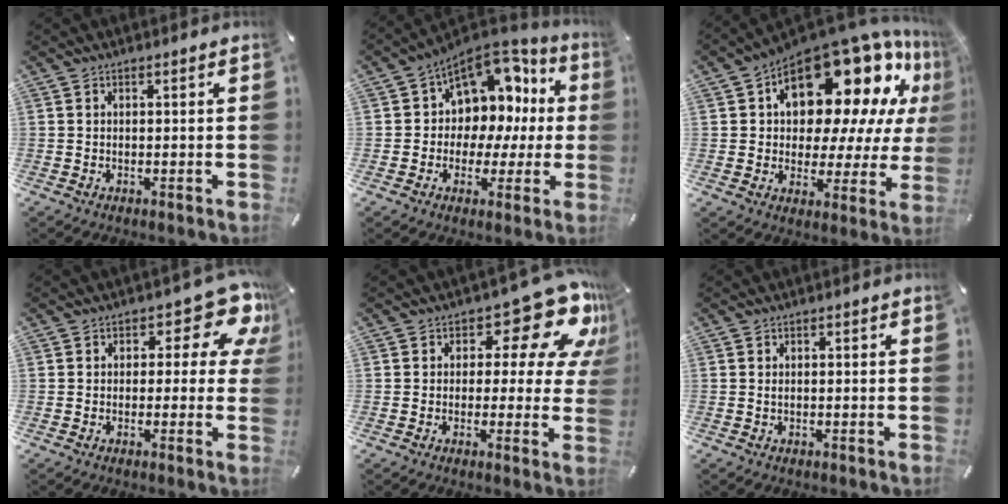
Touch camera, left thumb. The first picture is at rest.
{"total": 11.7, "force": [5.4, 9.2, 5.0], "torque": [-0.066, -0.057, 0.097]}
{"total": 21.0, "force": [12.4, 11.6, 12.3], "torque": [-0.178, -0.097, 0.210]}
{"total": 10.8, "force": [4.7, 5.4, 8.2], "torque": [-0.101, -0.031, 0.080]}
{"total": 15.5, "force": [8.1, 7.7, 10.8], "torque": [-0.130, -0.060, 0.132]}
{"total": 0.6, "force": [-0.1, 0.4, 0.5], "torque": [-0.010, 0.000, -0.003]}